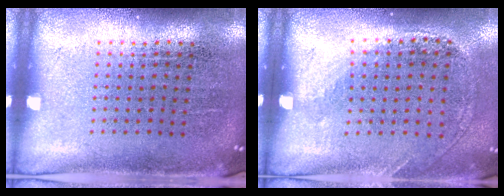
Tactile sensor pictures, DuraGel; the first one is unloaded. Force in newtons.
{"total": 1.2, "press": 1.0, "slide": 0.7}